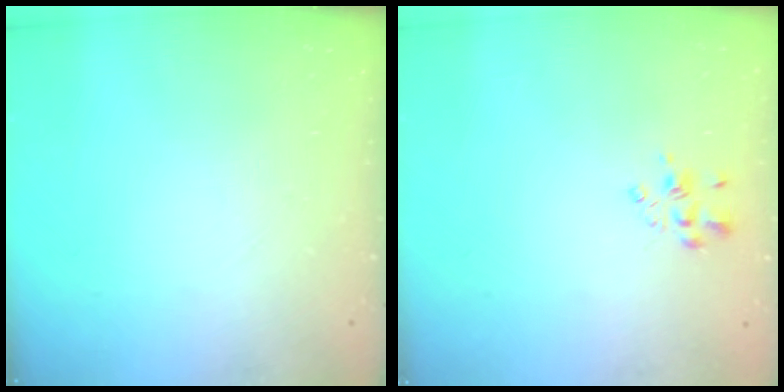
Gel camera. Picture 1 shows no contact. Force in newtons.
{"total": 3.2, "press": 3.2, "slide": 0.5}